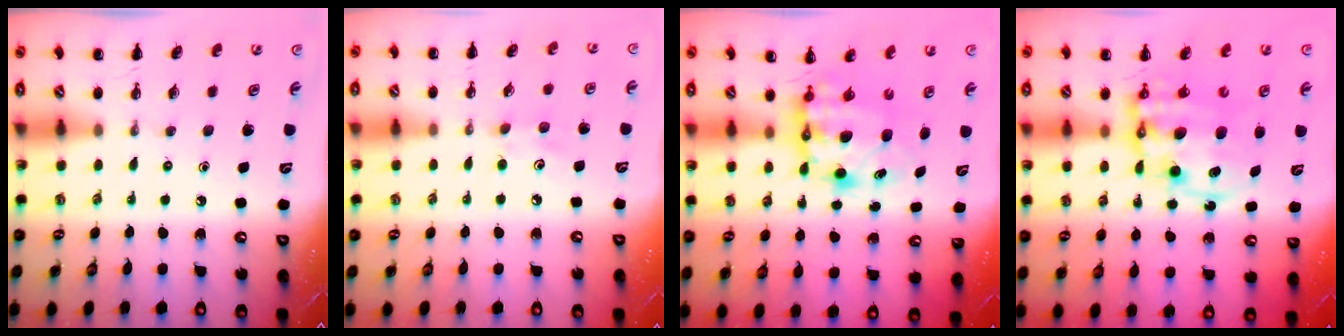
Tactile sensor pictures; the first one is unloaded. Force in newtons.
{"total": 4.3, "press": 4.1, "slide": 1.2}
{"total": 7.5, "press": 7.2, "slide": 2.1}
{"total": 13.2, "press": 12.8, "slide": 3.1}